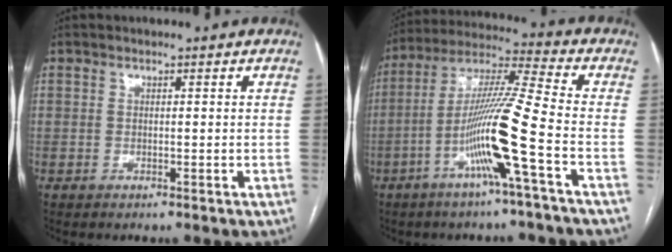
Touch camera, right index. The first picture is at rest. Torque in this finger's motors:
{"motor_torque": [1.99, -0.15, 1.05, 0.18]}